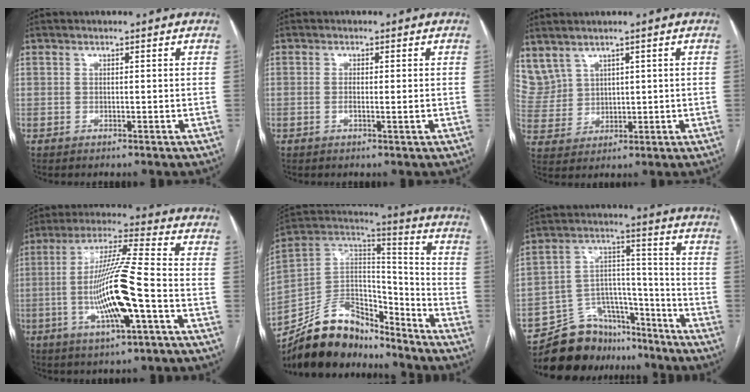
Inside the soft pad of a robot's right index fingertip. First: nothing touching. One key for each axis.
{"total": 2.1, "fx": -0.1, "fy": 0.4, "fz": 2.0, "tx": -0.036, "ty": 0.001, "tz": 0.002}
{"total": 8.1, "fx": 5.2, "fy": 5.9, "fz": 2.0, "tx": -0.070, "ty": 0.028, "tz": 0.133}
{"total": 14.4, "fx": -3.4, "fy": 0.7, "fz": 14.0, "tx": -0.269, "ty": -0.001, "tz": -0.062}
{"total": 17.7, "fx": -15.0, "fy": 7.6, "fz": 5.6, "tx": -0.098, "ty": 0.059, "tz": -0.260}
{"total": 13.7, "fx": -12.1, "fy": 6.3, "fz": 1.8, "tx": -0.019, "ty": 0.065, "tz": -0.200}